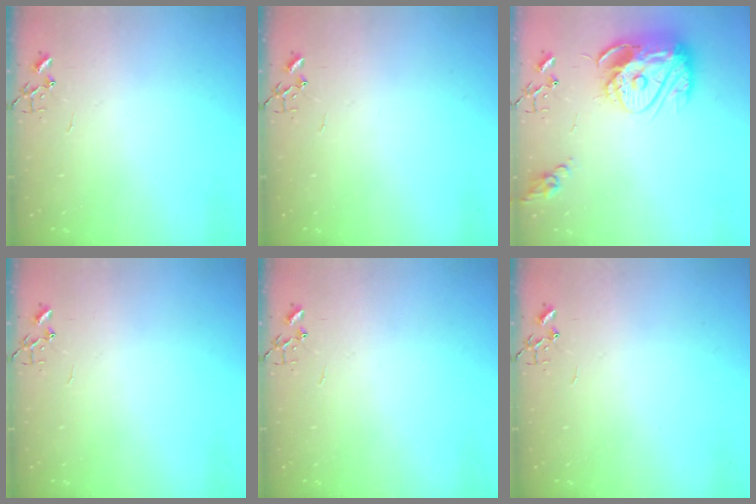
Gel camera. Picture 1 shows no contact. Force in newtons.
{"total": 0.0}
{"total": 16.9, "press": 16.8, "slide": 1.7}
{"total": 0.0}
{"total": 0.0}
{"total": 0.0}